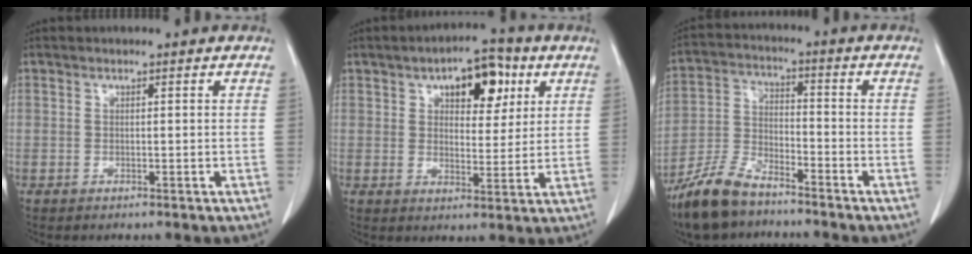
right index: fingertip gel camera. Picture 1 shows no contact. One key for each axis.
{"total": 9.3, "fx": 4.2, "fy": 4.2, "fz": 7.1, "tx": -0.097, "ty": 0.017, "tz": 0.061}
{"total": 10.1, "fx": -8.0, "fy": 3.3, "fz": 5.2, "tx": -0.114, "ty": -0.010, "tz": -0.160}